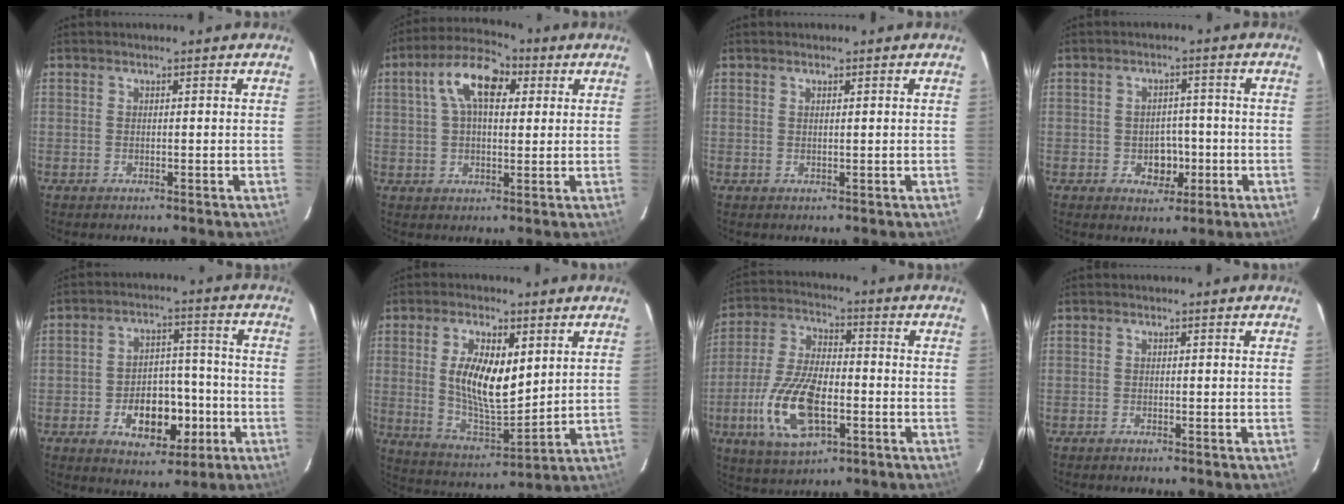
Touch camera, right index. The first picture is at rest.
{"total": 10.9, "force": [3.6, 5.4, 8.8], "torque": [-0.160, 0.033, 0.056]}
{"total": 0.7, "force": [0.4, -0.3, 0.5], "torque": [-0.010, 0.001, 0.007]}
{"total": 4.6, "force": [-1.4, 3.8, 2.3], "torque": [-0.044, 0.011, -0.007]}
{"total": 11.6, "force": [-4.5, 7.4, 7.7], "torque": [-0.144, 0.020, -0.051]}
{"total": 12.7, "force": [3.2, 5.0, 11.2], "torque": [-0.212, -0.004, 0.068]}
{"total": 15.1, "force": [-4.9, 6.8, 12.5], "torque": [-0.269, -0.007, -0.088]}
{"total": 0.7, "force": [-0.7, -0.2, 0.1], "torque": [-0.006, -0.002, -0.013]}